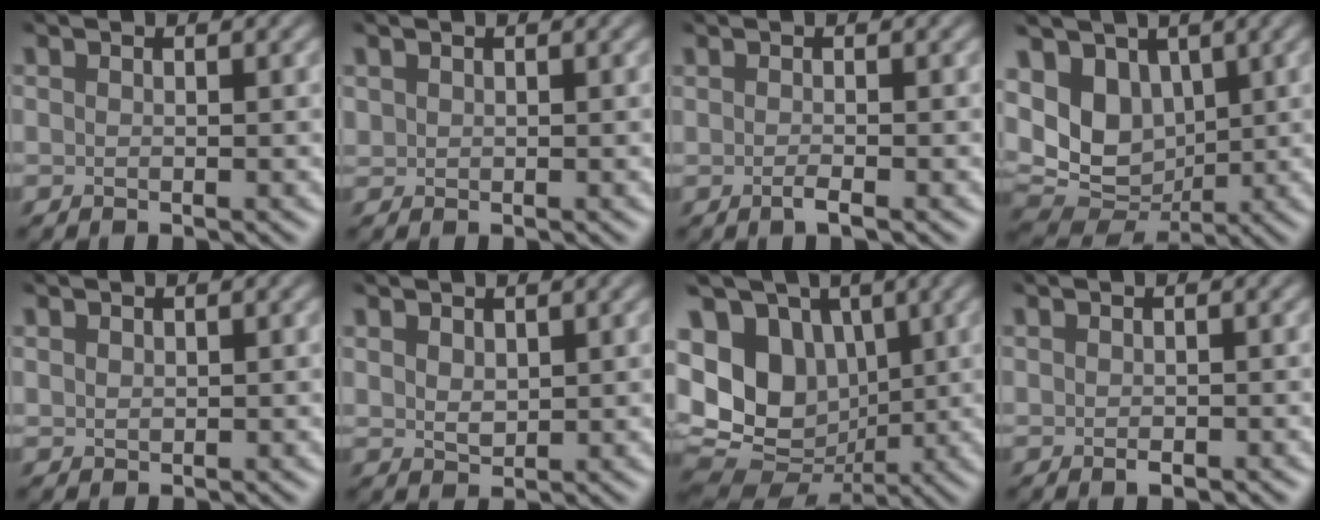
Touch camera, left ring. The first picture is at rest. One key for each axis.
{"total": 0.6, "fx": 0.3, "fy": 0.5, "fz": 0.2, "tx": -0.010, "ty": 0.001, "tz": 0.011}
{"total": 1.2, "fx": -0.4, "fy": 0.2, "fz": 1.2, "tx": -0.022, "ty": -0.006, "tz": -0.007}
{"total": 7.7, "fx": 1.1, "fy": 5.6, "fz": 5.2, "tx": -0.115, "ty": -0.010, "tz": 0.018}
{"total": 0.8, "fx": 0.5, "fy": 0.5, "fz": 0.4, "tx": -0.012, "ty": 0.001, "tz": 0.015}
{"total": 2.1, "fx": 0.9, "fy": 1.3, "fz": 1.5, "tx": -0.036, "ty": -0.003, "tz": 0.025}
{"total": 11.7, "fx": 0.8, "fy": 8.9, "fz": 7.5, "tx": -0.157, "ty": -0.004, "tz": 0.023}
{"total": 0.6, "fx": 0.0, "fy": 0.2, "fz": 0.5, "tx": -0.012, "ty": -0.003, "tz": 0.003}